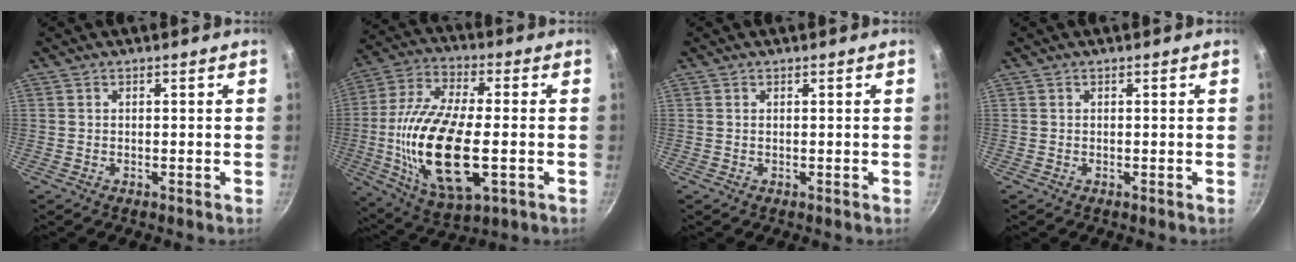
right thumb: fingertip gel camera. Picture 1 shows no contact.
{"total": 22.3, "force": [-3.3, 9.6, 19.8], "torque": [-0.403, 0.003, -0.047]}
{"total": 0.0}
{"total": 0.0}